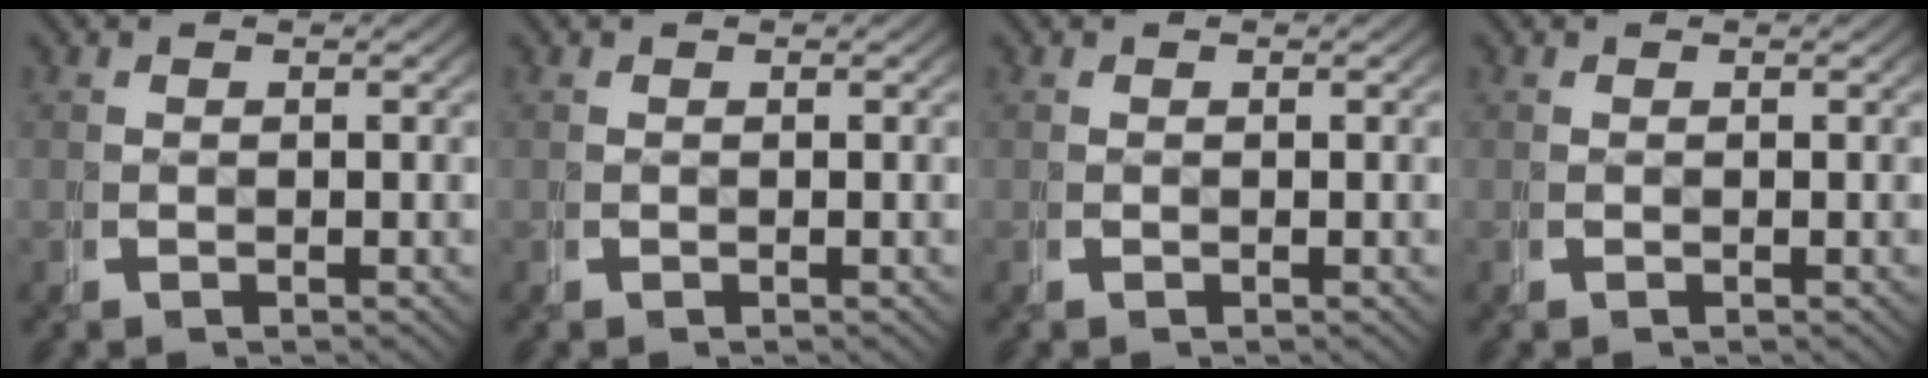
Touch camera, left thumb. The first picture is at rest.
{"total": 0.0}
{"total": 0.0}
{"total": 0.0}